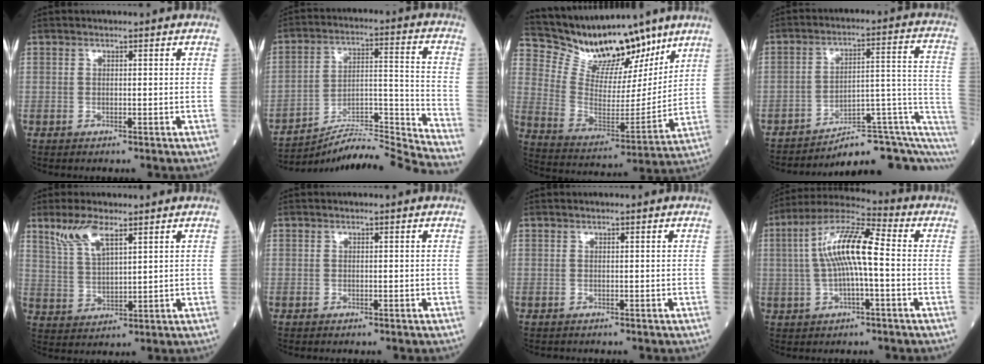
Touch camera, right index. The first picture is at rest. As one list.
[{"total": 18.1, "force": [-17.4, -3.6, 3.4], "torque": [-0.043, 0.021, -0.274]}, {"total": 15.9, "force": [13.6, 5.2, 6.4], "torque": [-0.113, 0.001, 0.247]}, {"total": 14.9, "force": [-11.2, 3.3, 9.1], "torque": [-0.063, 0.075, -0.141]}, {"total": 6.6, "force": [4.5, 1.7, 4.5], "torque": [-0.103, 0.006, 0.097]}, {"total": 0.0}, {"total": 0.0}, {"total": 11.3, "force": [0.5, 2.1, 11.1], "torque": [-0.219, 0.026, 0.006]}]